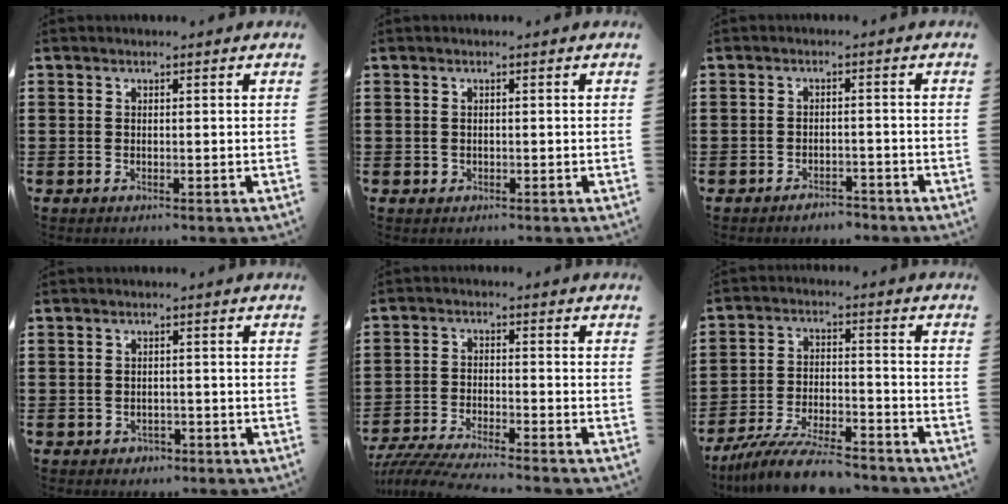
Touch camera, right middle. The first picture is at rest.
{"total": 0.6, "force": [0.0, 0.5, 0.2], "torque": [-0.005, 0.003, -0.001]}
{"total": 2.0, "force": [-1.9, 0.5, 0.3], "torque": [-0.011, 0.002, -0.040]}
{"total": 1.2, "force": [-0.8, 0.8, 0.1], "torque": [-0.008, 0.001, -0.020]}
{"total": 5.0, "force": [-4.8, 0.0, 1.4], "torque": [-0.046, -0.015, -0.101]}
{"total": 9.5, "force": [-8.4, 1.4, 4.2], "torque": [-0.078, 0.016, -0.160]}